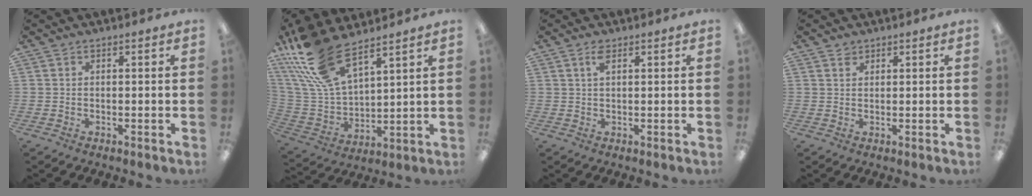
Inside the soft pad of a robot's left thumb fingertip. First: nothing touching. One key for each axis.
{"total": 19.4, "fx": 13.3, "fy": 8.0, "fz": 11.7, "tx": -0.283, "ty": -0.064, "tz": 0.241}
{"total": 2.4, "fx": 1.4, "fy": 1.0, "fz": 1.8, "tx": -0.032, "ty": 0.001, "tz": 0.022}
{"total": 1.5, "fx": 1.2, "fy": 0.9, "fz": 0.2, "tx": -0.005, "ty": 0.000, "tz": 0.023}